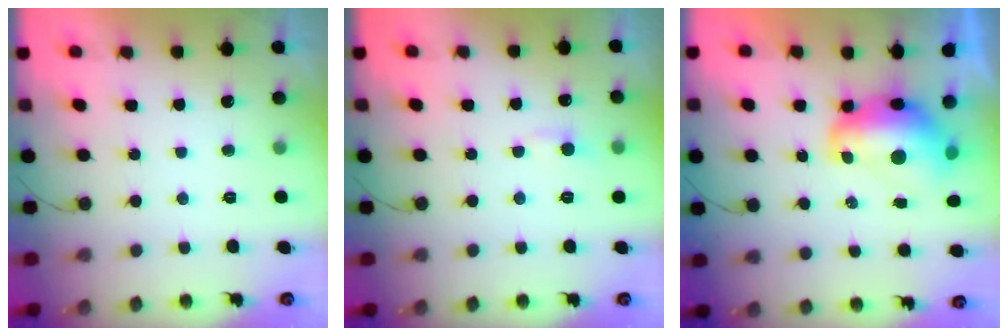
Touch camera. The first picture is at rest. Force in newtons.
{"total": 3.8, "press": 3.7, "slide": 0.5}
{"total": 10.5, "press": 10.5, "slide": 1.1}